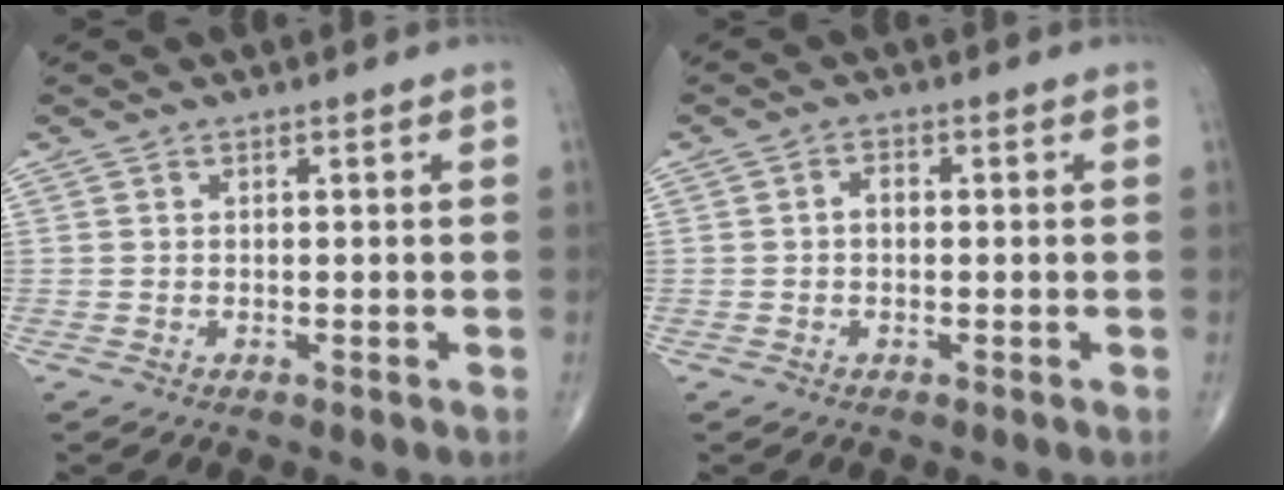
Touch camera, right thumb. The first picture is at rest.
{"total": 1.7, "force": [-0.1, 1.2, 1.3], "torque": [-0.014, 0.009, -0.007]}